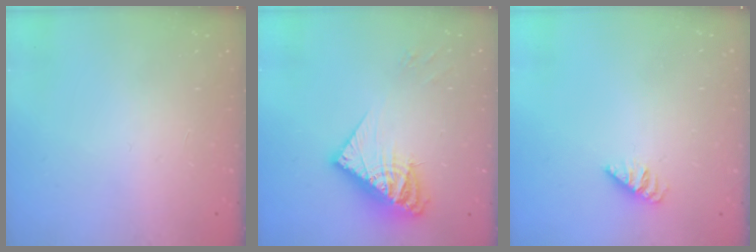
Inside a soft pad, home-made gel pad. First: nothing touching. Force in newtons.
{"total": 14.7, "press": 14.7, "slide": 1.3}
{"total": 0.6, "press": 0.5, "slide": 0.2}